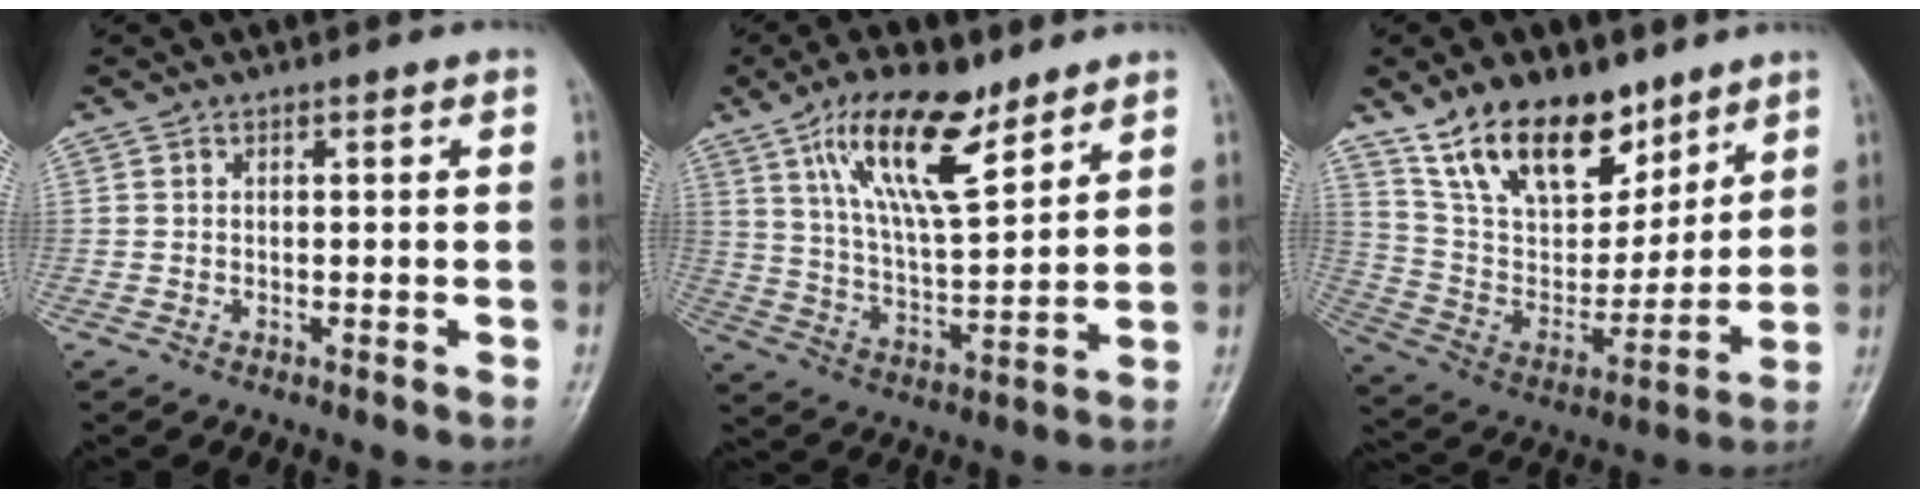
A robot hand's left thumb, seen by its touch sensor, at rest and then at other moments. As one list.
[{"total": 15.4, "force": [9.3, 5.5, 10.9], "torque": [-0.168, -0.045, 0.172]}, {"total": 19.4, "force": [12.8, 10.3, 10.3], "torque": [-0.125, -0.061, 0.238]}]